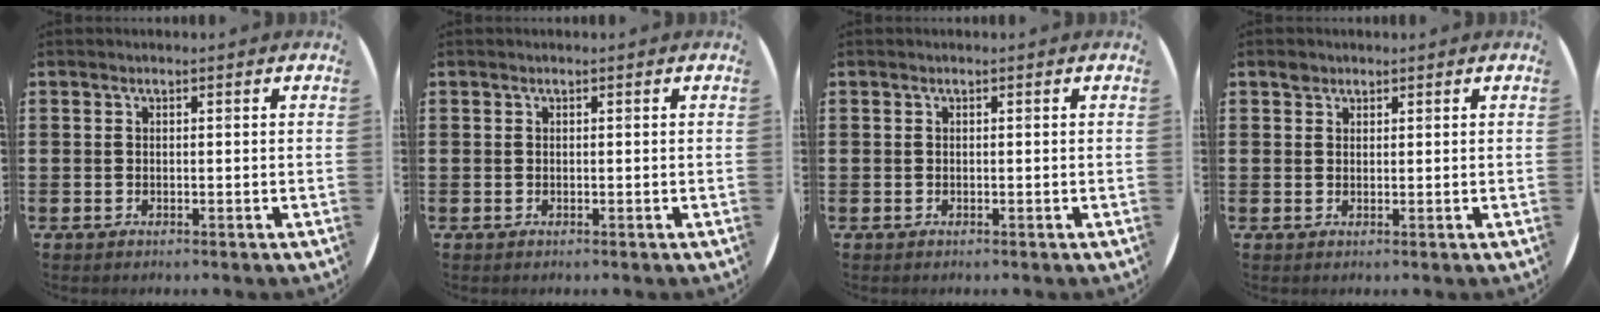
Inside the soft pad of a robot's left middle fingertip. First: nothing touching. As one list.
[{"total": 0.0}, {"total": 0.0}, {"total": 1.3, "force": [1.1, 0.7, 0.1], "torque": [0.005, 0.000, 0.020]}]